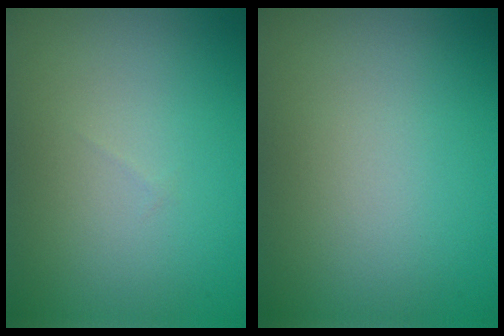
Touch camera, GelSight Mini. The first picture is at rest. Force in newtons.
{"total": 0.0}